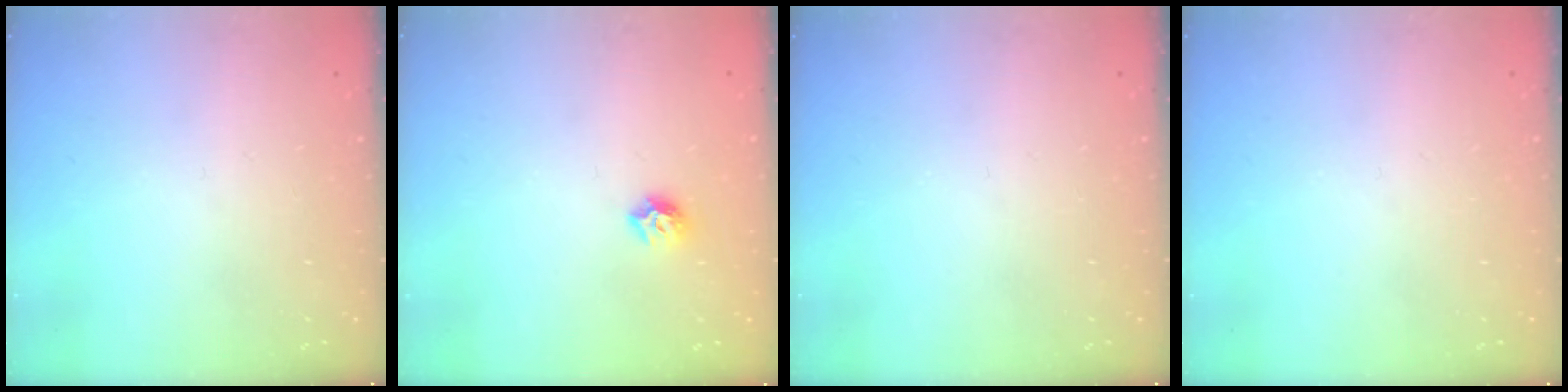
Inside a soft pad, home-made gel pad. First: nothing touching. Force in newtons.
{"total": 5.3, "press": 5.3, "slide": 0.7}
{"total": 0.0}
{"total": 0.0}